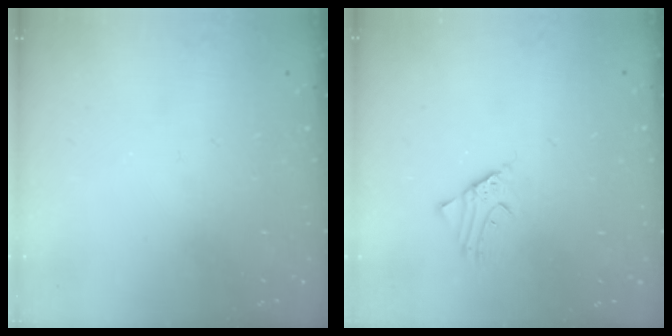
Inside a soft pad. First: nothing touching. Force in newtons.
{"total": 2.7, "press": 2.6, "slide": 0.2}